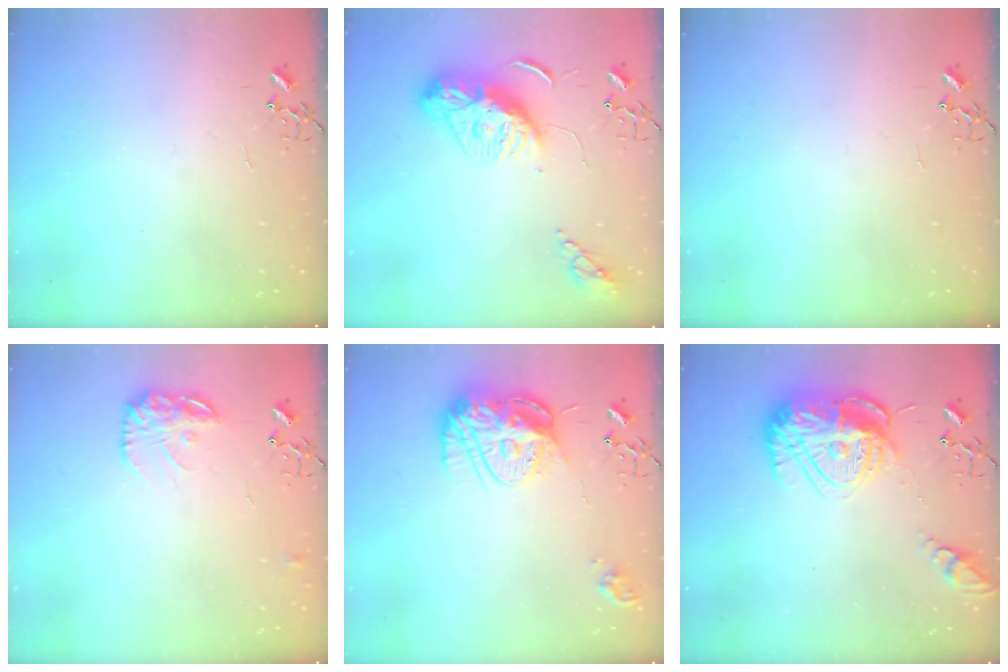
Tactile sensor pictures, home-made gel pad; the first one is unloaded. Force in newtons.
{"total": 11.6, "press": 11.6, "slide": 1.0}
{"total": 0.0}
{"total": 12.1, "press": 12.1, "slide": 0.5}
{"total": 19.1, "press": 19.1, "slide": 1.5}
{"total": 18.0, "press": 17.9, "slide": 1.8}